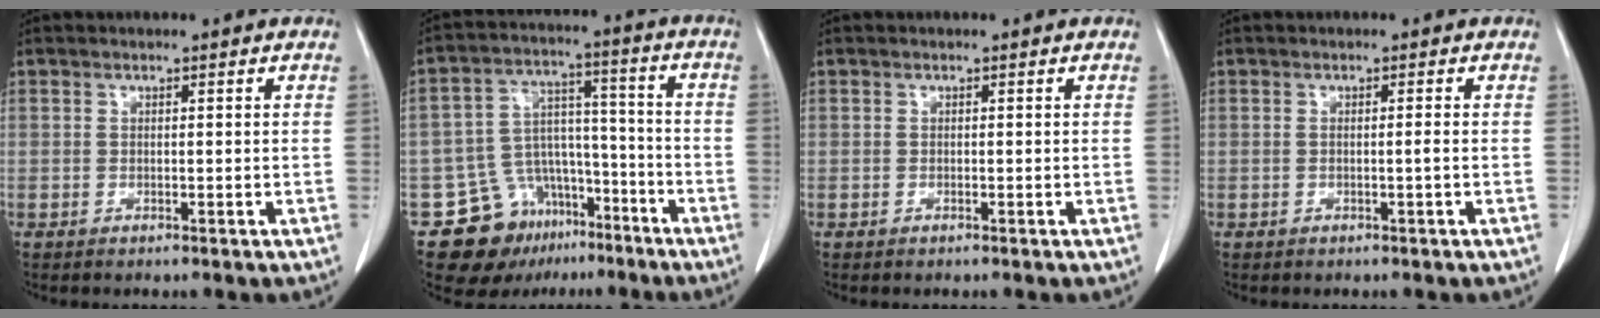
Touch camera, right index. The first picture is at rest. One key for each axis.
{"total": 13.4, "fx": -8.6, "fy": 9.1, "fz": 4.7, "tx": -0.077, "ty": 0.056, "tz": -0.129}
{"total": 0.0}
{"total": 0.6, "fx": -0.1, "fy": -0.3, "fz": 0.6, "tx": -0.005, "ty": 0.002, "tz": -0.001}